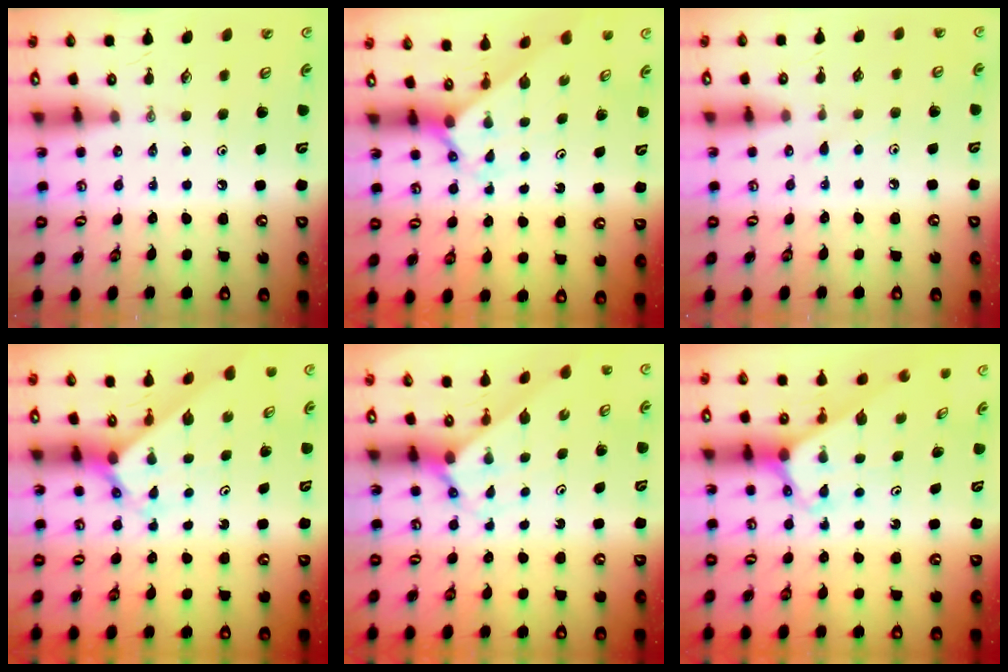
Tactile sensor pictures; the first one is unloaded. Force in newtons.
{"total": 2.1, "press": 2.1, "slide": 0.2}
{"total": 4.9, "press": 4.8, "slide": 0.7}
{"total": 2.3, "press": 2.3, "slide": 0.2}
{"total": 2.6, "press": 2.6, "slide": 0.2}
{"total": 2.8, "press": 2.8, "slide": 0.2}